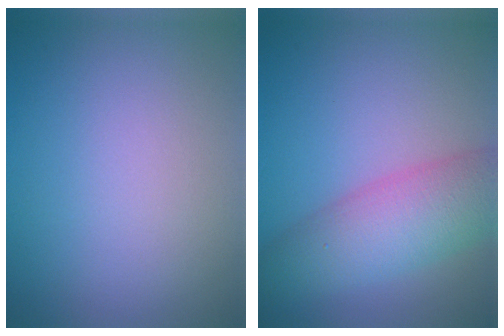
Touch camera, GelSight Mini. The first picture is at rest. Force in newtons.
{"total": 6.7, "press": 6.7, "slide": 0.3}